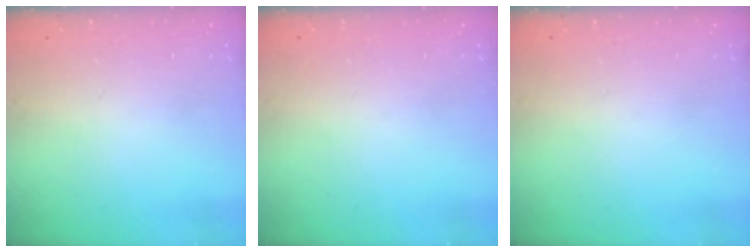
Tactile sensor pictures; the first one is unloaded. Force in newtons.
{"total": 0.0}
{"total": 0.0}